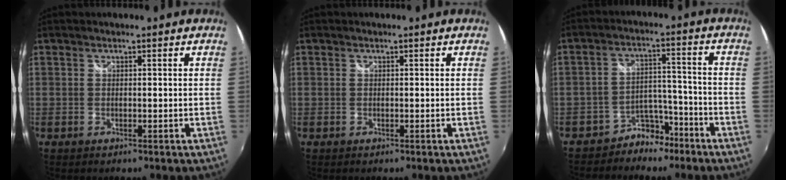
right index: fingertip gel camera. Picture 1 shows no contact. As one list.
[{"total": 0.0}, {"total": 6.9, "force": [-5.4, 4.0, 1.6], "torque": [-0.027, 0.029, -0.084]}]